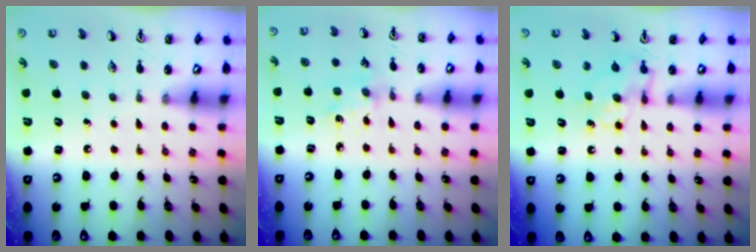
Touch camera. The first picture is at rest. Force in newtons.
{"total": 3.8, "press": 3.7, "slide": 0.5}
{"total": 6.7, "press": 6.7, "slide": 0.2}